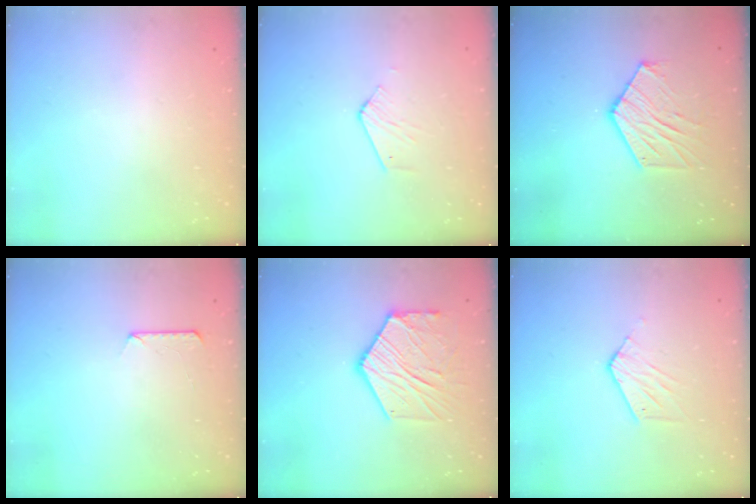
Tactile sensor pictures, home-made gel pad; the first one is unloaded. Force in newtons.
{"total": 2.6, "press": 2.6, "slide": 0.1}
{"total": 11.2, "press": 11.1, "slide": 1.0}
{"total": 7.6, "press": 7.5, "slide": 0.8}
{"total": 14.8, "press": 14.7, "slide": 1.4}
{"total": 6.2, "press": 6.2, "slide": 0.5}